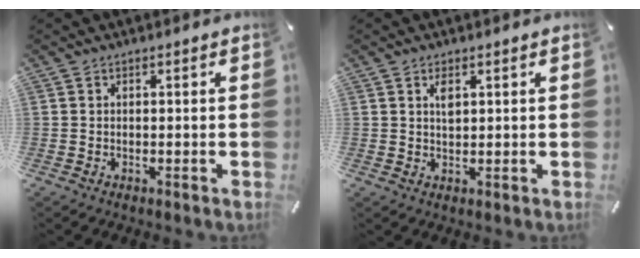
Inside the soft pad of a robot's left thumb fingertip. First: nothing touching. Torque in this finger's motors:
{"motor_torque": [0.69, 0.63, 0.86, -0.20, -0.09]}